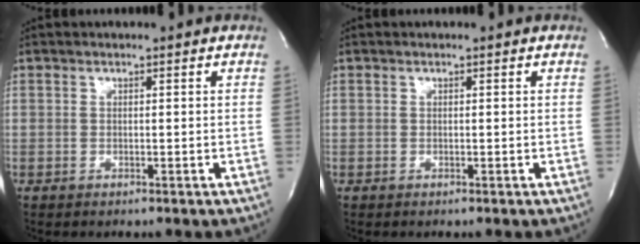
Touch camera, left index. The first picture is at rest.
{"total": 0.0}